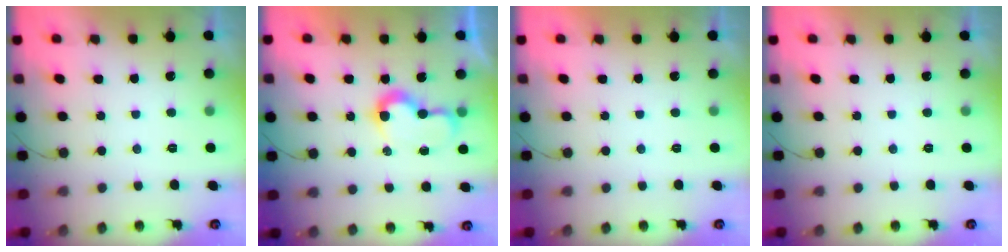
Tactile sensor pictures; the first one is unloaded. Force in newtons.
{"total": 7.0, "press": 7.0, "slide": 0.1}
{"total": 1.7, "press": 1.7, "slide": 0.1}
{"total": 1.9, "press": 1.9, "slide": 0.1}